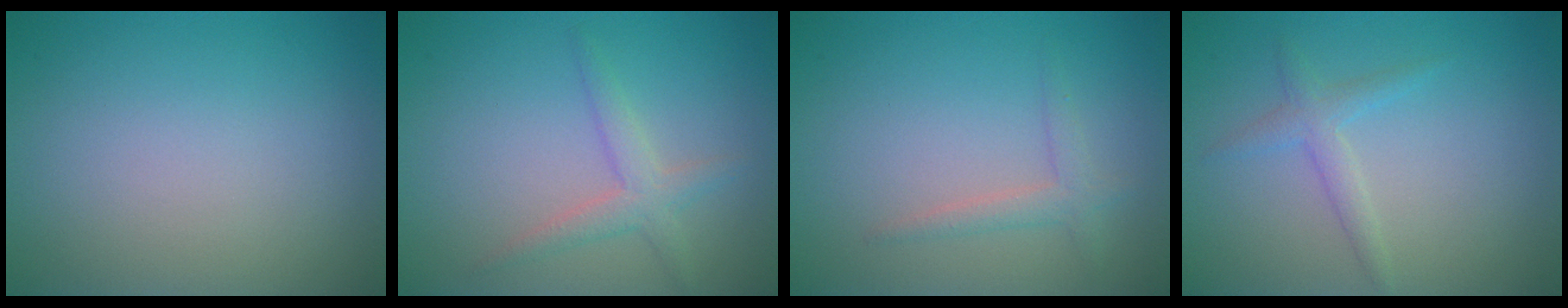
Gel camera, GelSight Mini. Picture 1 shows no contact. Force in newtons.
{"total": 2.2, "press": 2.2, "slide": 0.1}
{"total": 1.6, "press": 1.5, "slide": 0.1}
{"total": 1.7, "press": 1.7, "slide": 0.1}